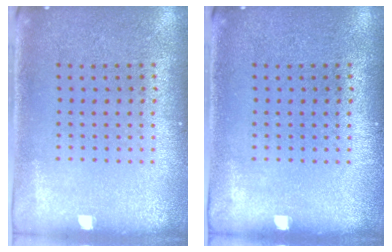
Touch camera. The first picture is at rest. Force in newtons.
{"total": 0.0}